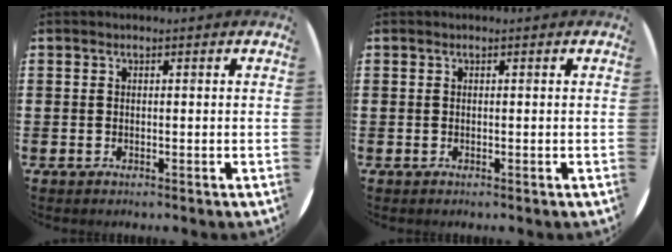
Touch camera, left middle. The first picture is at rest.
{"total": 0.0}